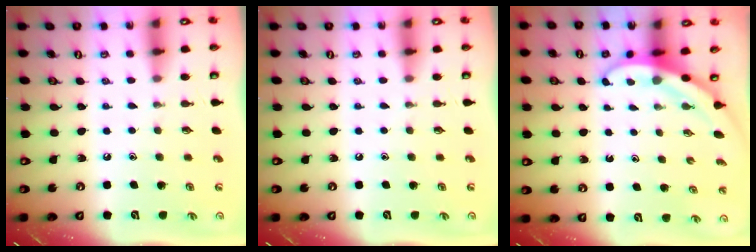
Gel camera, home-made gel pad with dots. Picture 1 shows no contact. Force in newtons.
{"total": 0.0}
{"total": 3.1, "press": 3.1, "slide": 0.1}